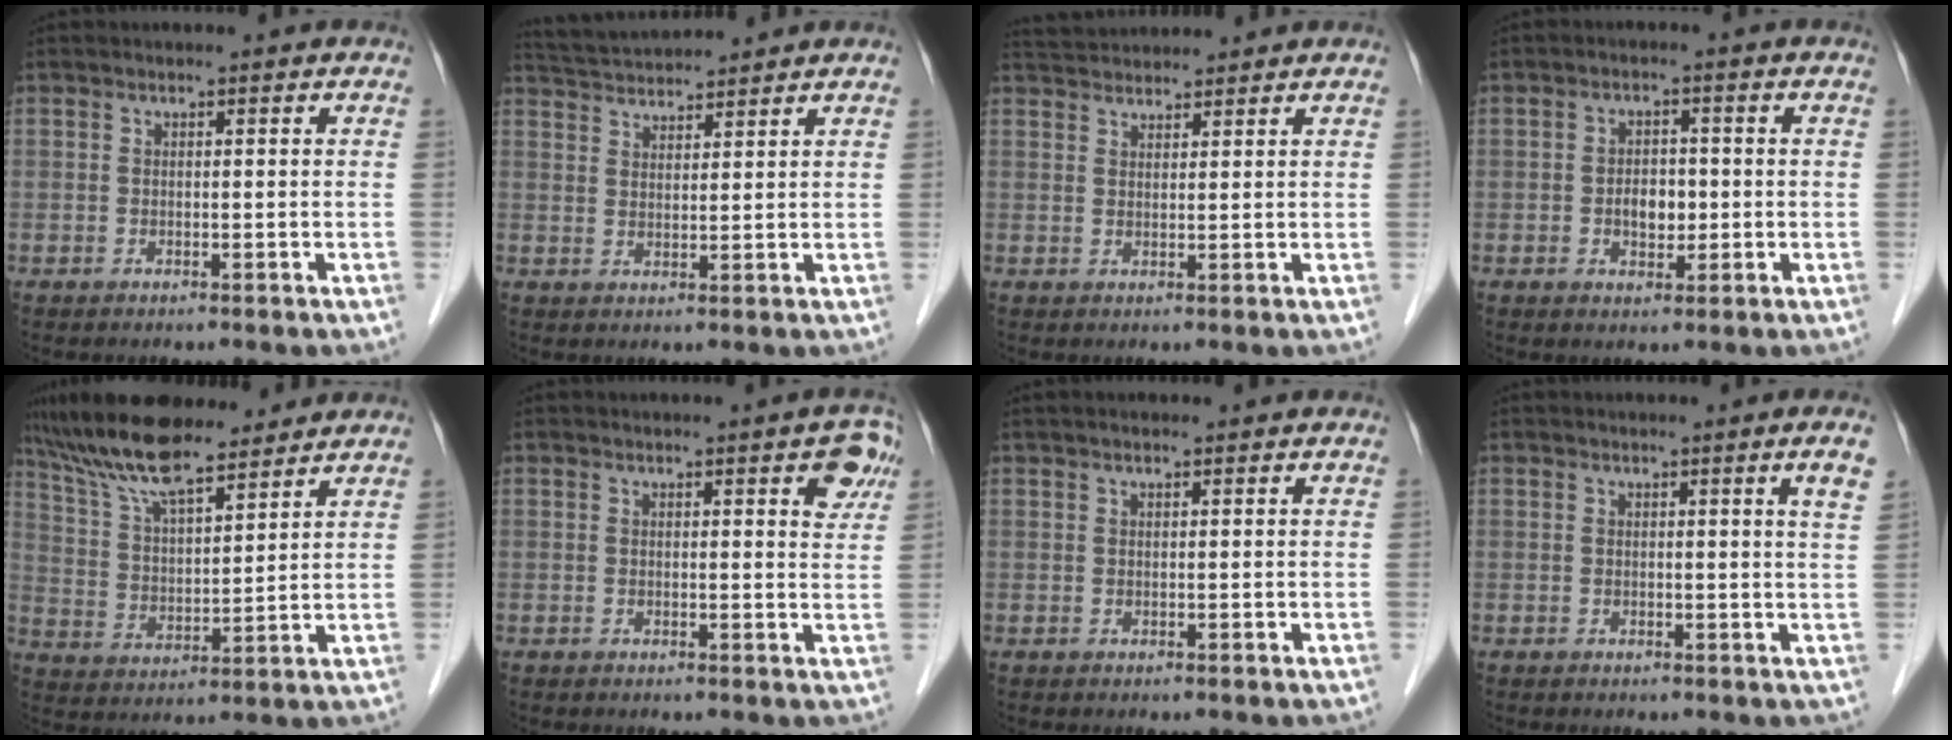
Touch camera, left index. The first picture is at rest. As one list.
[{"total": 6.8, "force": [6.7, 0.1, 1.2], "torque": [-0.033, 0.033, 0.117]}, {"total": 5.5, "force": [5.4, 0.7, 1.0], "torque": [-0.021, 0.038, 0.091]}, {"total": 3.6, "force": [-0.6, 2.3, 2.7], "torque": [-0.045, 0.004, -0.006]}, {"total": 13.8, "force": [11.7, 2.8, 6.6], "torque": [-0.123, 0.019, 0.214]}, {"total": 4.3, "force": [2.2, 0.9, 3.5], "torque": [-0.029, -0.002, 0.020]}, {"total": 1.1, "force": [0.8, 0.3, 0.6], "torque": [-0.014, 0.011, 0.014]}, {"total": 2.8, "force": [1.5, -0.7, 2.2], "torque": [-0.030, -0.008, 0.018]}]